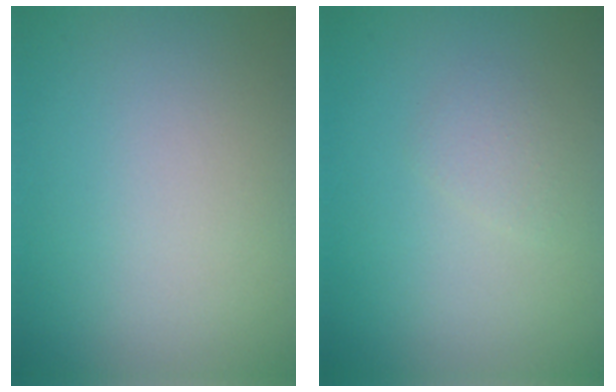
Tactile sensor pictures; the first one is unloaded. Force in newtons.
{"total": 1.1, "press": 1.1, "slide": 0.0}